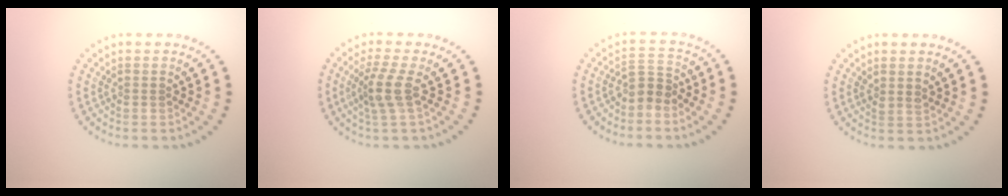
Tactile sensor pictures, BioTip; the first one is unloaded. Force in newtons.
{"total": 2.7, "press": 2.0, "slide": 1.8}
{"total": 2.2, "press": 1.6, "slide": 1.5}
{"total": 0.7, "press": 0.5, "slide": 0.4}